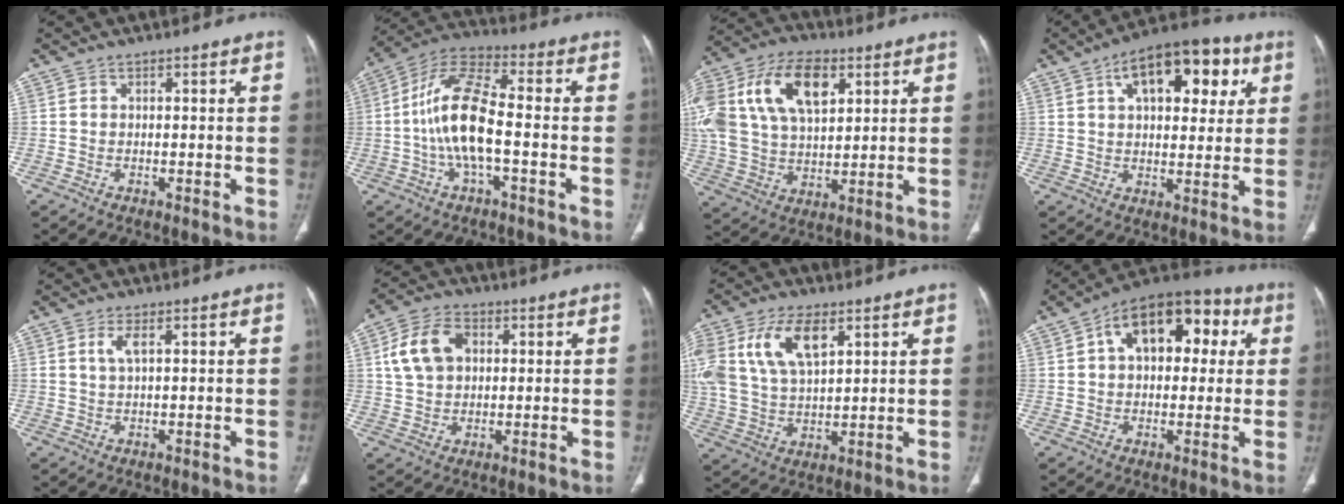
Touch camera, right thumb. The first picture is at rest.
{"total": 13.1, "force": [-1.8, 4.4, 12.2], "torque": [-0.258, 0.036, -0.040]}
{"total": 25.3, "force": [8.9, 15.4, 18.0], "torque": [-0.390, 0.029, 0.165]}
{"total": 17.2, "force": [6.6, 8.8, 13.2], "torque": [-0.148, 0.002, 0.094]}
{"total": 2.6, "force": [1.0, 0.9, 2.2], "torque": [-0.054, 0.001, 0.026]}
{"total": 9.9, "force": [2.5, 7.0, 6.5], "torque": [-0.113, 0.010, 0.044]}
{"total": 15.3, "force": [6.3, 8.3, 11.2], "torque": [-0.226, -0.009, 0.125]}
{"total": 17.6, "force": [4.8, 10.4, 13.4], "torque": [-0.151, 0.028, 0.061]}